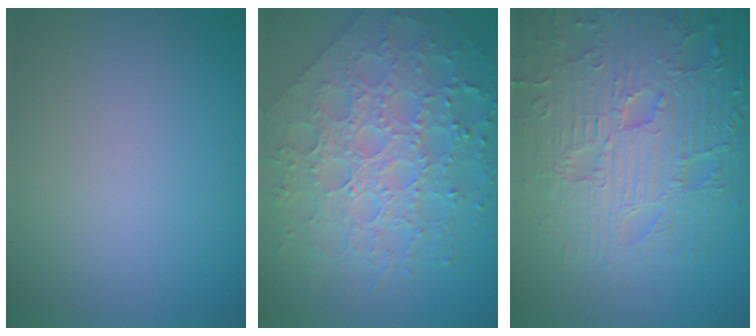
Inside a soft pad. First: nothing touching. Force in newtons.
{"total": 8.3, "press": 6.1, "slide": 5.6}
{"total": 9.4, "press": 6.8, "slide": 6.4}